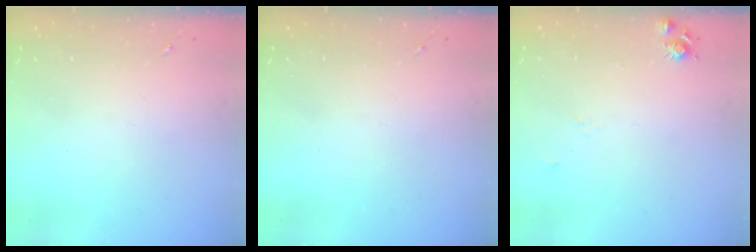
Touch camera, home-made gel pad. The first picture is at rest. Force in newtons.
{"total": 0.0}
{"total": 6.5, "press": 6.5, "slide": 0.8}